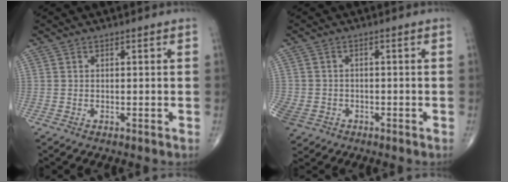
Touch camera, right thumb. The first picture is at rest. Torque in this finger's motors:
{"motor_torque": [0.59, 0.63, 0.92, -0.31, 0.14]}